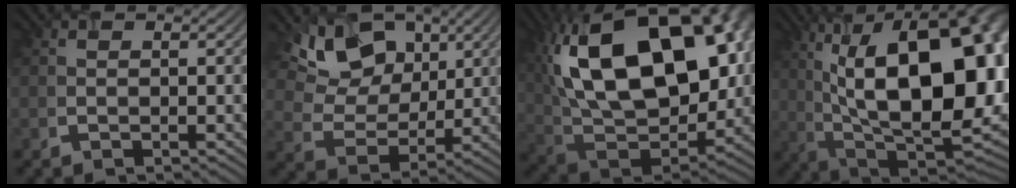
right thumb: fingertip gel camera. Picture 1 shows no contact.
{"total": 11.7, "force": [6.2, 7.8, 6.2], "torque": [-0.144, 0.004, 0.126]}
{"total": 21.5, "force": [5.7, 12.6, 16.5], "torque": [-0.314, 0.029, 0.106]}
{"total": 22.0, "force": [4.3, 11.3, 18.4], "torque": [-0.271, 0.031, 0.069]}